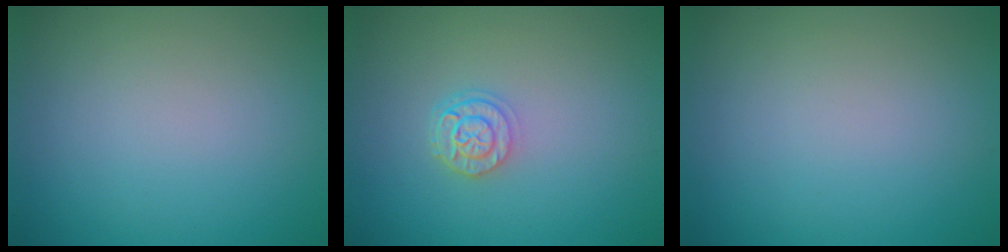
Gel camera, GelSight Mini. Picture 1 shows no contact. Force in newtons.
{"total": 2.4, "press": 1.9, "slide": 1.4}
{"total": 0.0}